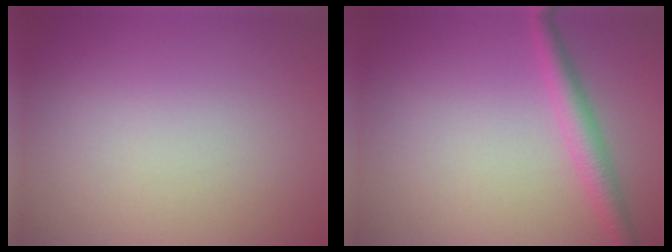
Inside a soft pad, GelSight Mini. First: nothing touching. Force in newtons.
{"total": 2.8, "press": 2.8, "slide": 0.1}